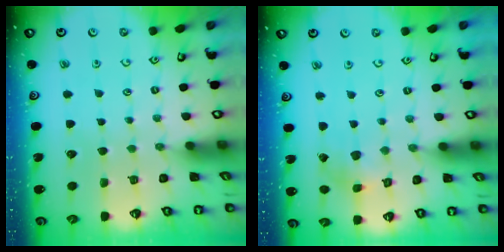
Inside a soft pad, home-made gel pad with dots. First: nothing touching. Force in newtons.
{"total": 2.7, "press": 2.7, "slide": 0.2}